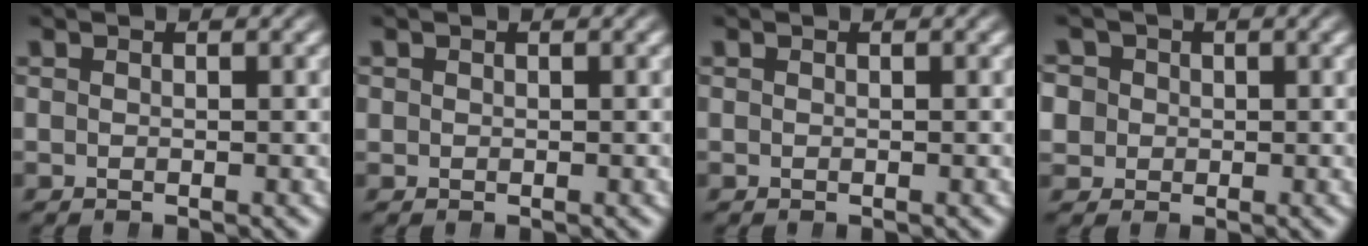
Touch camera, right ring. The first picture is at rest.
{"total": 0.0}
{"total": 0.0}
{"total": 4.6, "force": [0.2, 4.3, 1.7], "torque": [-0.040, -0.010, 0.008]}